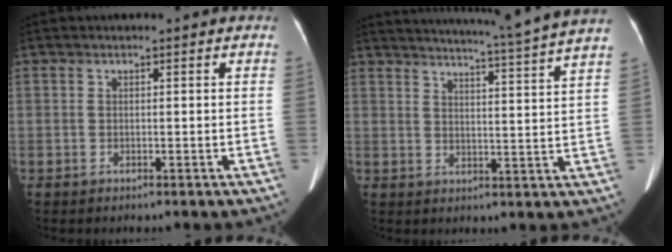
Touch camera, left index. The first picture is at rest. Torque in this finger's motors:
{"motor_torque": [0.68, -1.46, -0.07, 0.09]}